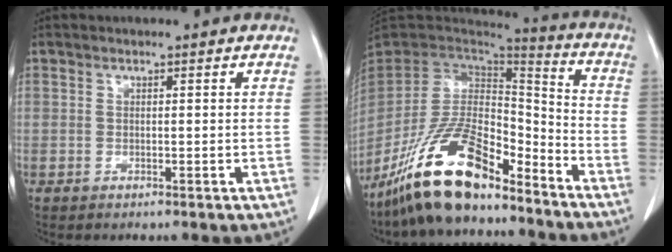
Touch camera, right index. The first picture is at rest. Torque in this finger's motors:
{"motor_torque": [0.00, 0.05, 0.04, -0.21]}